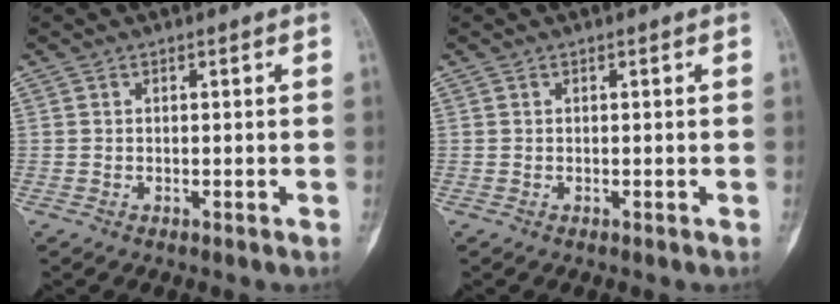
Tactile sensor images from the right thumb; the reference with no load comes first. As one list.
[{"total": 0.0}]